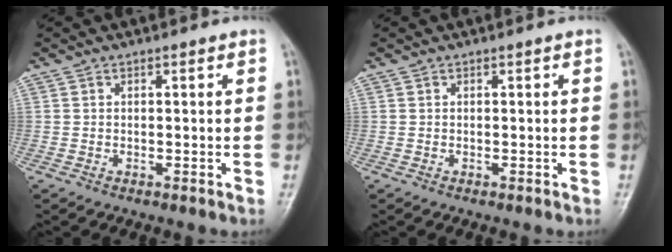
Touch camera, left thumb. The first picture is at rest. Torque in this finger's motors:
{"motor_torque": [0.00, 0.01, 0.02, -0.03, 0.00]}